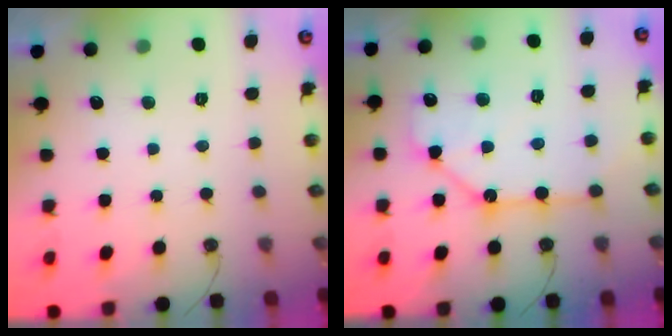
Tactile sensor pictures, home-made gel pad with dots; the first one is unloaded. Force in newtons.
{"total": 11.7, "press": 11.7, "slide": 0.9}